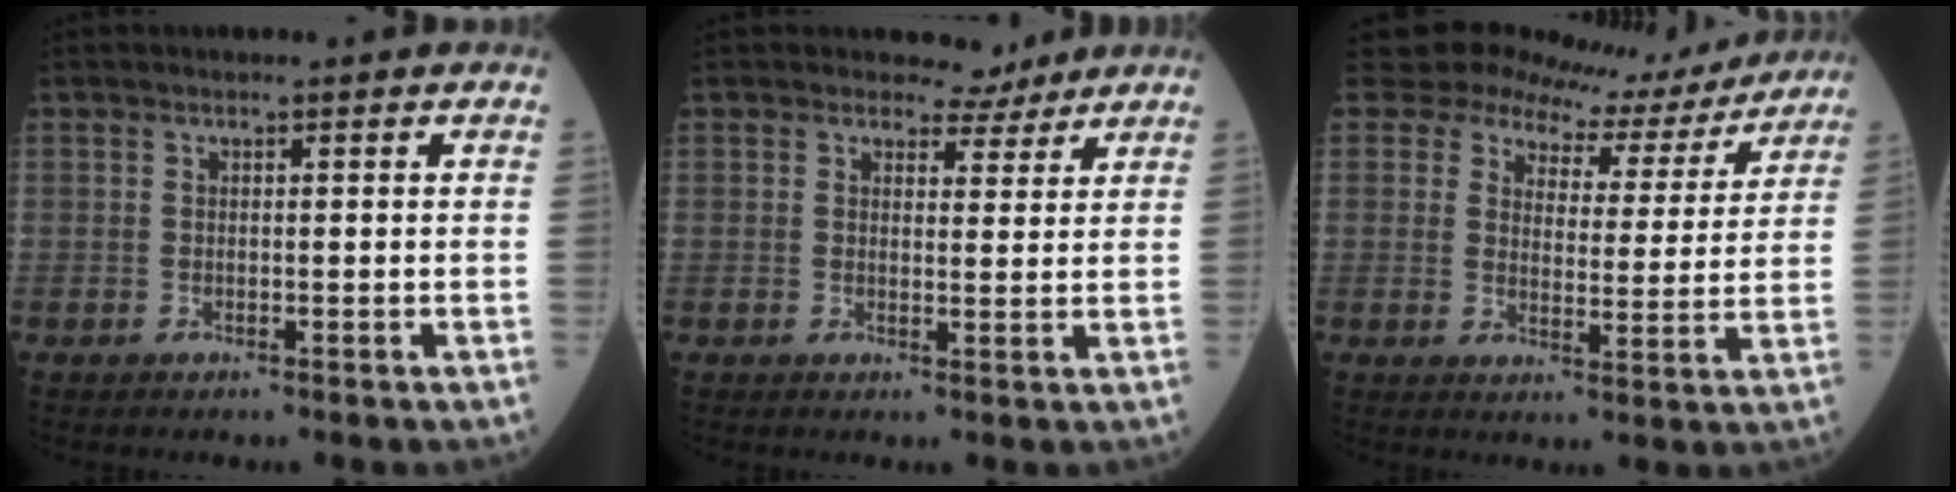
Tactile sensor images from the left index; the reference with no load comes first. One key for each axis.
{"total": 3.3, "fx": 3.1, "fy": 1.3, "fz": 0.1, "tx": -0.001, "ty": -0.005, "tz": 0.037}
{"total": 12.0, "fx": 11.2, "fy": 4.1, "fz": 1.1, "tx": -0.011, "ty": -0.012, "tz": 0.128}